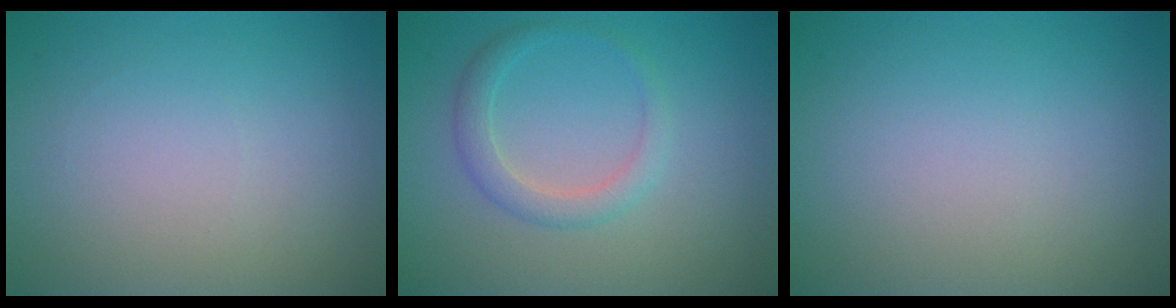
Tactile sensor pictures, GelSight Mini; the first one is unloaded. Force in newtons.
{"total": 2.2, "press": 2.2, "slide": 0.2}
{"total": 0.0}